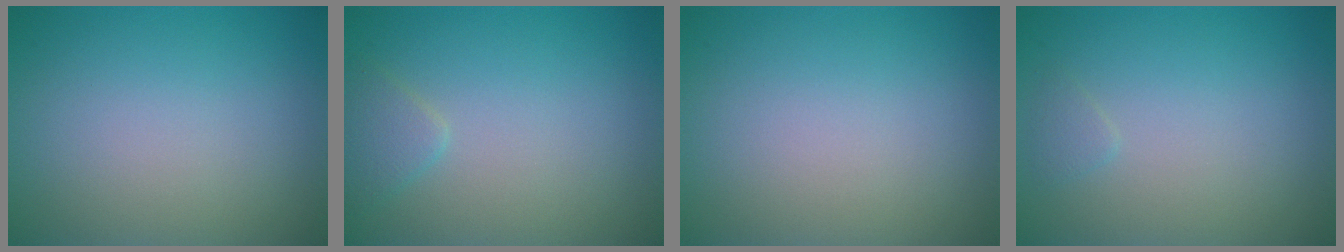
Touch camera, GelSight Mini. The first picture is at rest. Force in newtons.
{"total": 1.4, "press": 1.4, "slide": 0.1}
{"total": 0.0}
{"total": 0.6, "press": 0.6, "slide": 0.0}